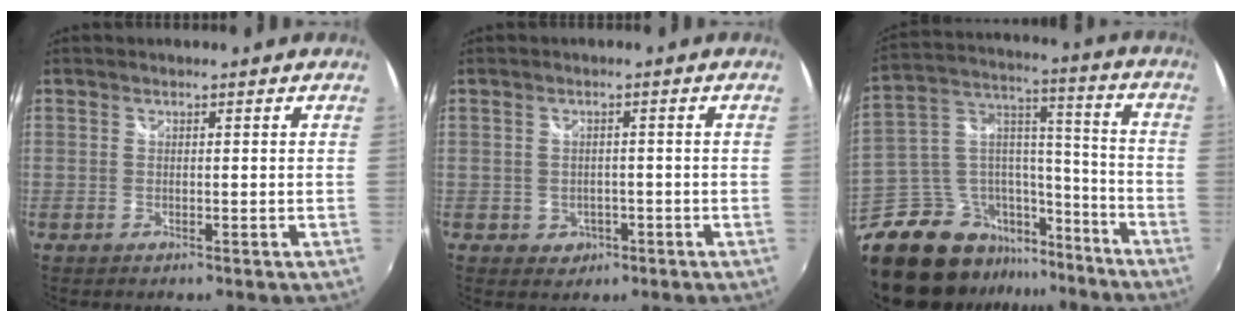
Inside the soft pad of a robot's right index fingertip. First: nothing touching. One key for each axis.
{"total": 3.3, "fx": -1.2, "fy": 2.9, "fz": 0.8, "tx": -0.022, "ty": 0.002, "tz": -0.010}
{"total": 21.4, "fx": -16.9, "fy": 10.6, "fz": 7.8, "tx": -0.169, "ty": 0.044, "tz": -0.267}